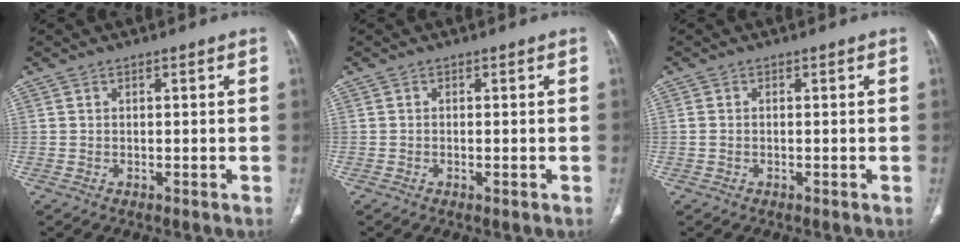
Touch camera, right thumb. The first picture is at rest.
{"total": 0.8, "force": [-0.3, 0.2, 0.7], "torque": [-0.013, -0.002, -0.004]}
{"total": 0.6, "force": [0.0, 0.5, 0.4], "torque": [-0.014, 0.006, 0.003]}